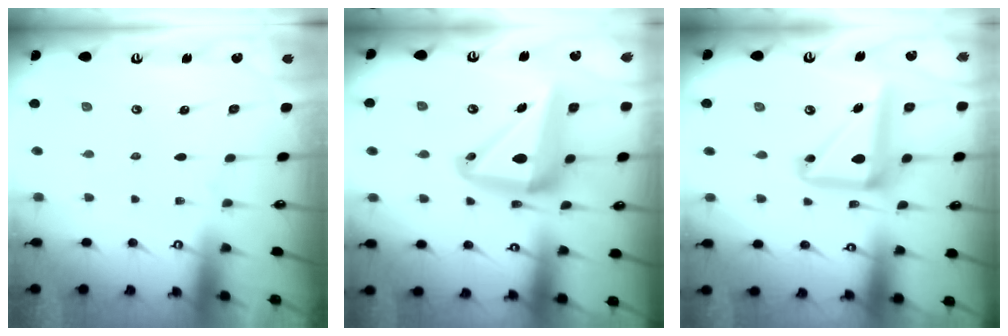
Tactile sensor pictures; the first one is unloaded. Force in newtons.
{"total": 16.7, "press": 16.5, "slide": 2.4}
{"total": 15.3, "press": 15.3, "slide": 1.5}